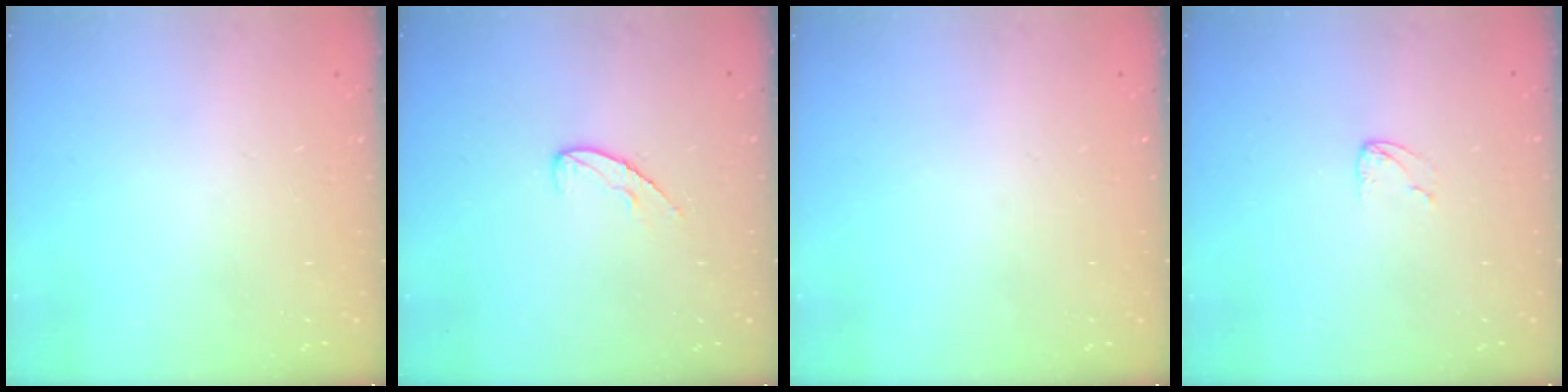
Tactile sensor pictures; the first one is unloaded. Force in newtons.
{"total": 7.2, "press": 7.2, "slide": 0.6}
{"total": 0.0}
{"total": 3.3, "press": 3.3, "slide": 0.3}